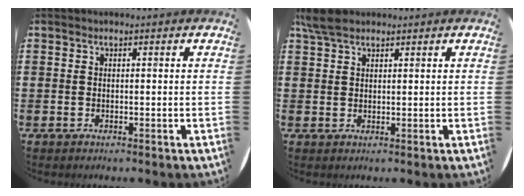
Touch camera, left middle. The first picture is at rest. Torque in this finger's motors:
{"motor_torque": [0.65, -0.55, 0.07, 0.02]}